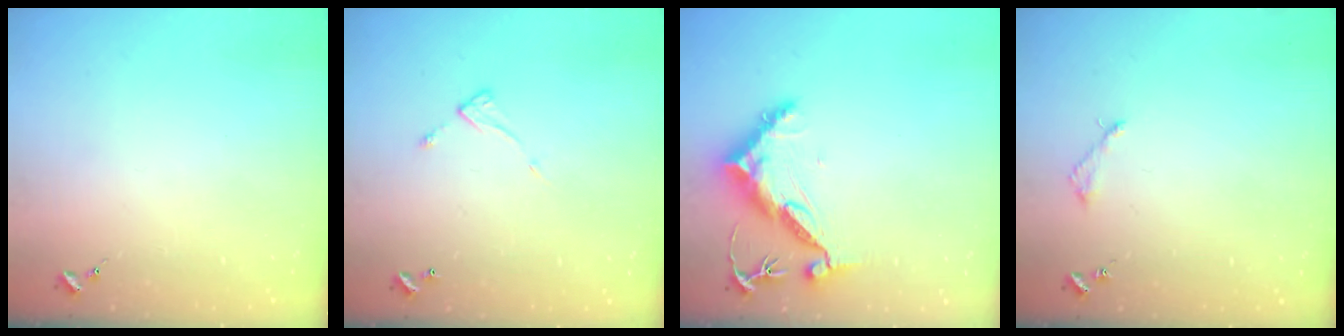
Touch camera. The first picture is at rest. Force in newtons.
{"total": 5.5, "press": 5.5, "slide": 0.2}
{"total": 11.4, "press": 11.4, "slide": 0.8}
{"total": 3.1, "press": 3.0, "slide": 0.3}